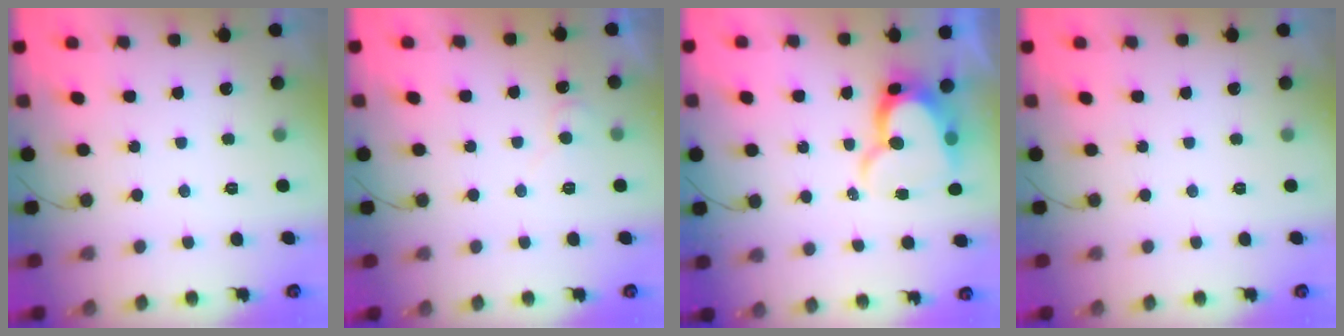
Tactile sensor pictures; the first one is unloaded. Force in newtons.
{"total": 6.0, "press": 6.0, "slide": 0.6}
{"total": 12.5, "press": 12.5, "slide": 1.2}
{"total": 0.0}